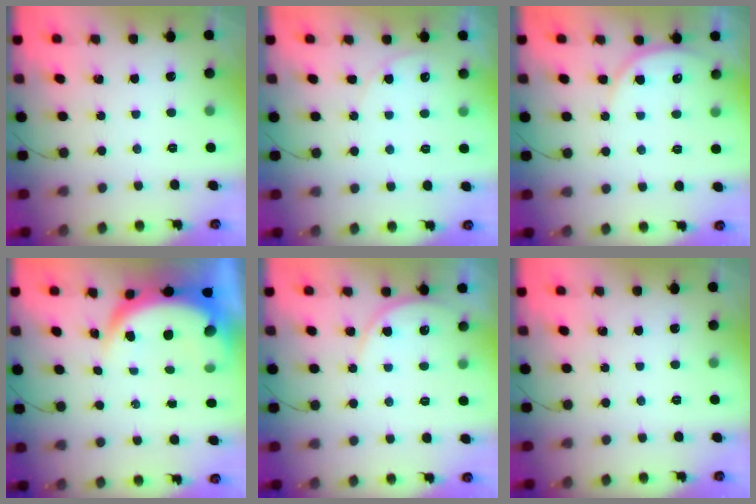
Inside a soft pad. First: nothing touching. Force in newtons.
{"total": 5.6, "press": 5.6, "slide": 0.2}
{"total": 5.8, "press": 5.8, "slide": 0.3}
{"total": 9.1, "press": 9.0, "slide": 1.0}
{"total": 5.6, "press": 5.6, "slide": 0.4}
{"total": 0.0}